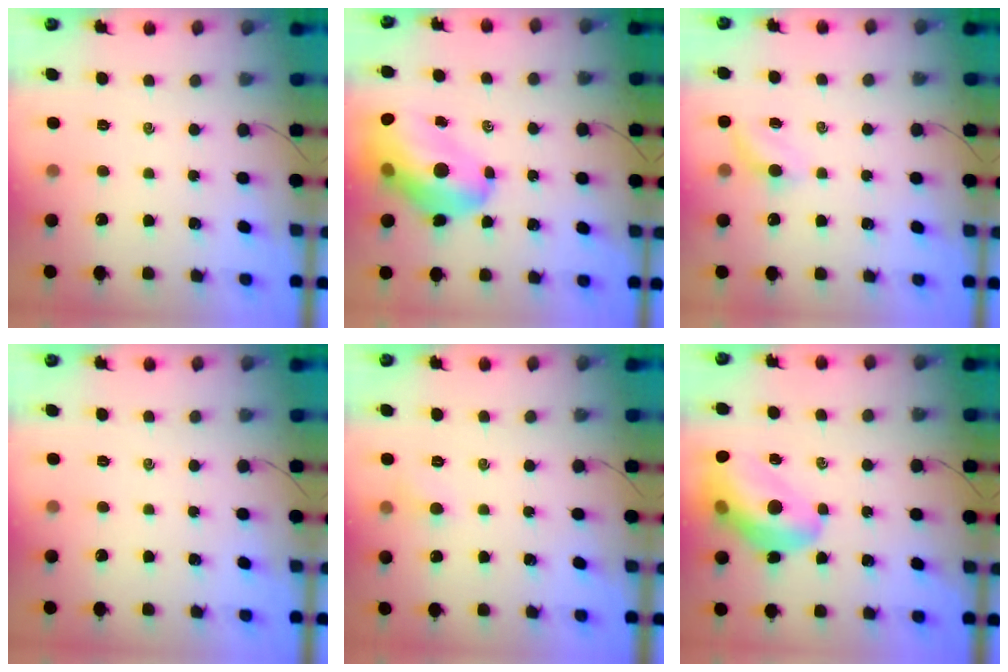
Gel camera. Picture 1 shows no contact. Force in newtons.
{"total": 17.1, "press": 16.4, "slide": 4.8}
{"total": 4.8, "press": 4.6, "slide": 1.6}
{"total": 0.0}
{"total": 4.5, "press": 4.2, "slide": 1.5}
{"total": 15.9, "press": 15.3, "slide": 4.2}